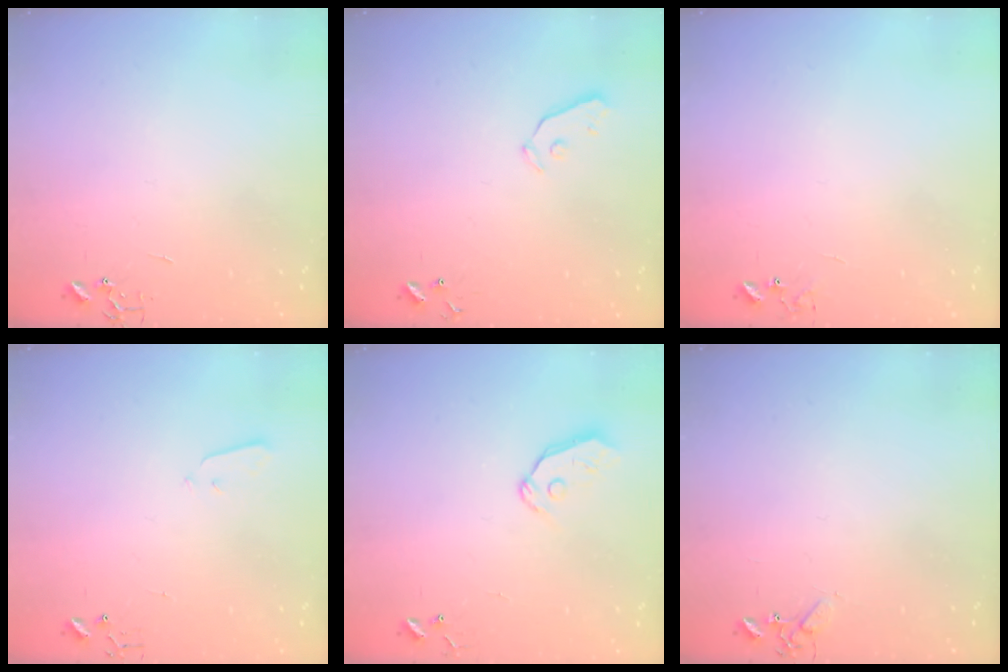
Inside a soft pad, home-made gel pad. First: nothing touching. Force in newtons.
{"total": 3.2, "press": 3.2, "slide": 0.4}
{"total": 5.9, "press": 5.9, "slide": 0.5}
{"total": 2.1, "press": 2.1, "slide": 0.3}
{"total": 6.8, "press": 6.8, "slide": 0.7}
{"total": 4.7, "press": 4.6, "slide": 0.6}